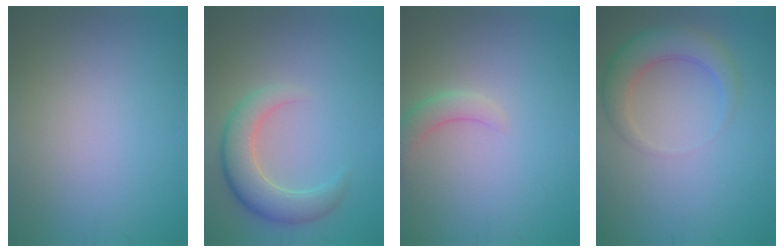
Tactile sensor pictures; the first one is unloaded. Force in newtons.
{"total": 4.9, "press": 4.9, "slide": 0.6}
{"total": 2.1, "press": 2.1, "slide": 0.3}
{"total": 4.2, "press": 4.2, "slide": 0.5}